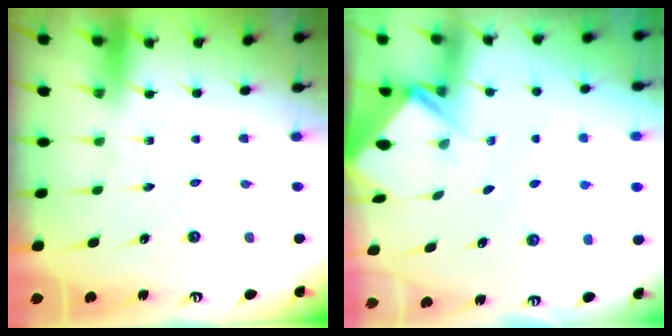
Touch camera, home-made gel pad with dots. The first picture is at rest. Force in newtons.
{"total": 2.3, "press": 2.3, "slide": 0.2}